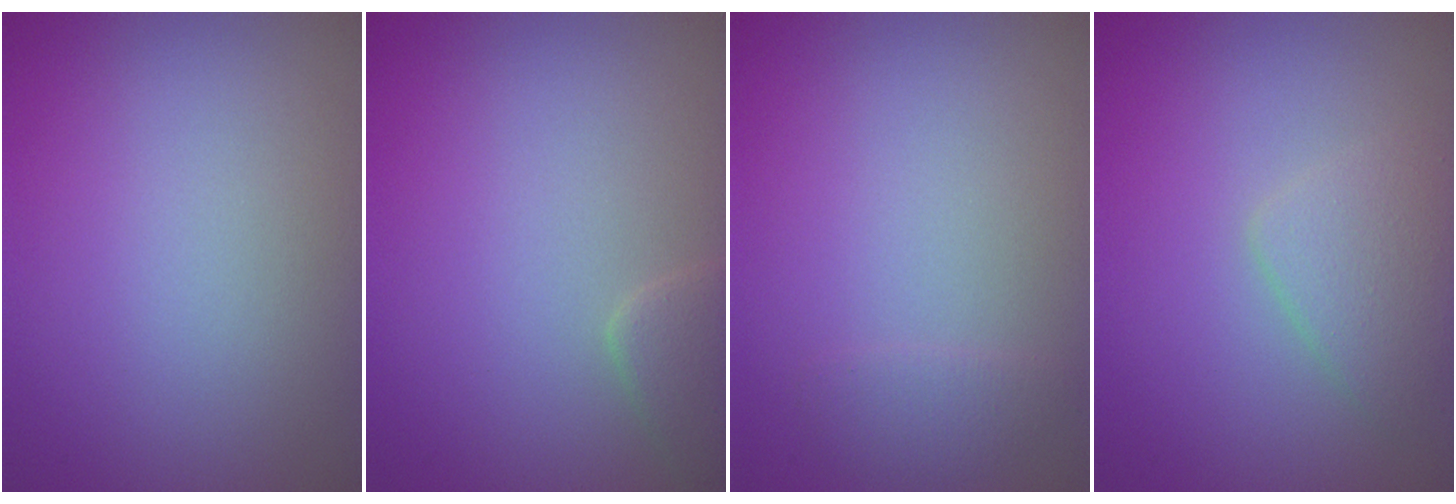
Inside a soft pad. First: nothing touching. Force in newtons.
{"total": 1.8, "press": 1.8, "slide": 0.1}
{"total": 1.1, "press": 1.1, "slide": 0.0}
{"total": 2.4, "press": 2.4, "slide": 0.2}